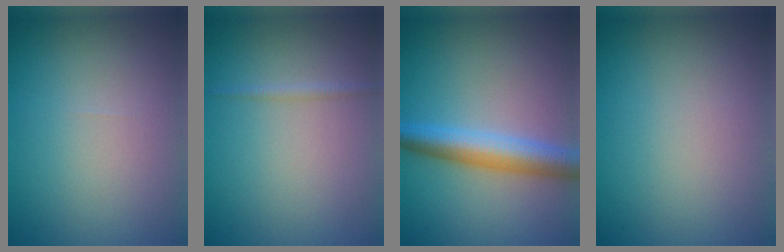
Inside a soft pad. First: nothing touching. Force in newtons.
{"total": 0.8, "press": 0.8, "slide": 0.1}
{"total": 5.0, "press": 5.0, "slide": 0.0}
{"total": 0.0}